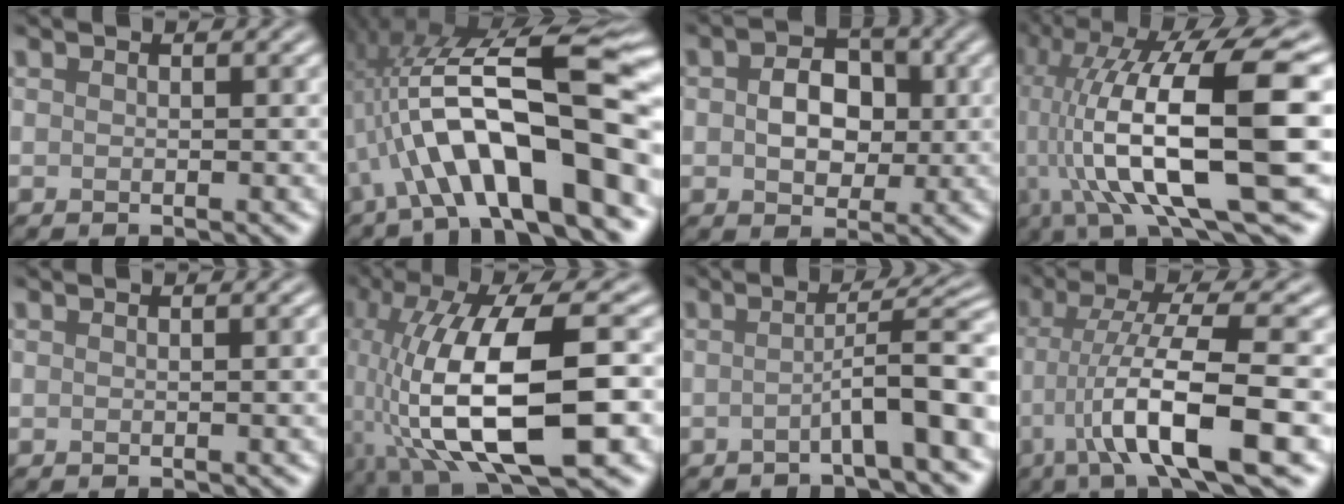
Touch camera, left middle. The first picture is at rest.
{"total": 12.9, "force": [-1.7, 4.2, 12.0], "torque": [-0.187, 0.022, -0.027]}
{"total": 4.1, "force": [0.3, 3.0, 2.7], "torque": [-0.050, 0.004, 0.002]}
{"total": 15.7, "force": [0.3, 4.2, 15.1], "torque": [-0.266, 0.021, 0.017]}
{"total": 1.6, "force": [0.1, 0.6, 1.5], "torque": [-0.010, 0.003, -0.001]}
{"total": 14.3, "force": [-3.5, 5.3, 12.8], "torque": [-0.239, 0.005, -0.064]}
{"total": 5.4, "force": [-1.3, 0.7, 5.2], "torque": [-0.073, 0.020, -0.029]}
{"total": 9.4, "force": [-2.7, 1.6, 8.8], "torque": [-0.137, 0.023, -0.046]}